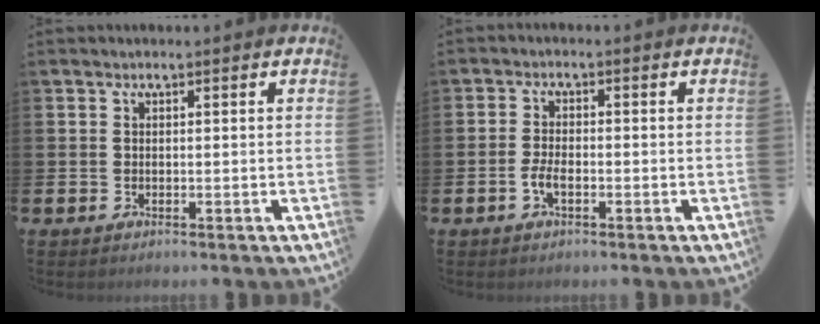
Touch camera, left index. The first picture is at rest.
{"total": 2.5, "force": [-0.9, 1.1, 2.0], "torque": [-0.030, 0.000, -0.019]}